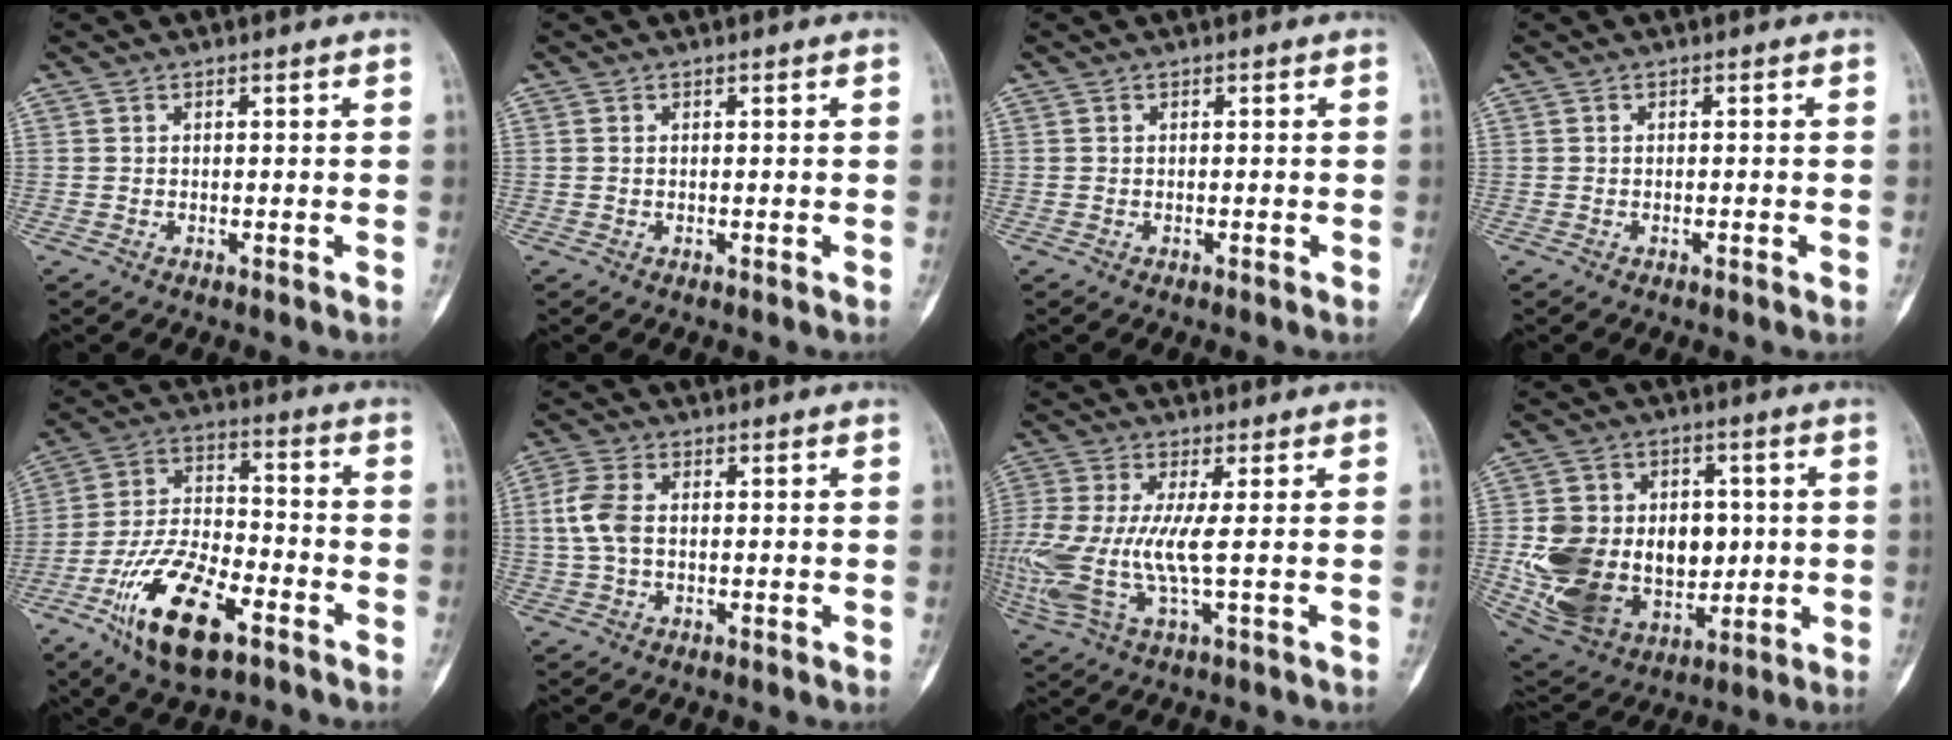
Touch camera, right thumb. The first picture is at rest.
{"total": 0.0}
{"total": 0.0}
{"total": 0.7, "force": [-0.3, 0.1, 0.6], "torque": [-0.012, 0.002, -0.003]}
{"total": 17.3, "force": [-9.0, 7.4, 12.9], "torque": [-0.234, 0.047, -0.161]}
{"total": 6.1, "force": [0.3, 3.8, 4.8], "torque": [-0.117, 0.010, 0.002]}
{"total": 13.8, "force": [-0.9, 4.0, 13.2], "torque": [-0.345, -0.012, -0.016]}
{"total": 22.2, "force": [-0.7, 16.5, 14.8], "torque": [-0.241, 0.004, 0.021]}